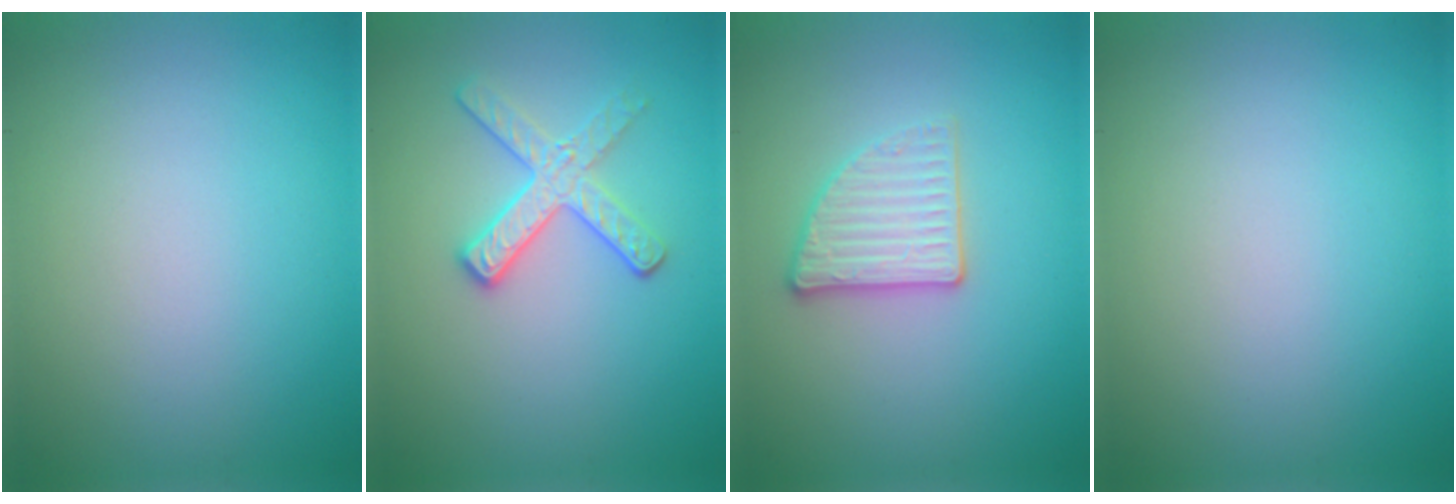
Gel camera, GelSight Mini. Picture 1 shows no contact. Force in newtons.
{"total": 2.8, "press": 2.6, "slide": 1.0}
{"total": 2.9, "press": 2.7, "slide": 1.1}
{"total": 0.0}